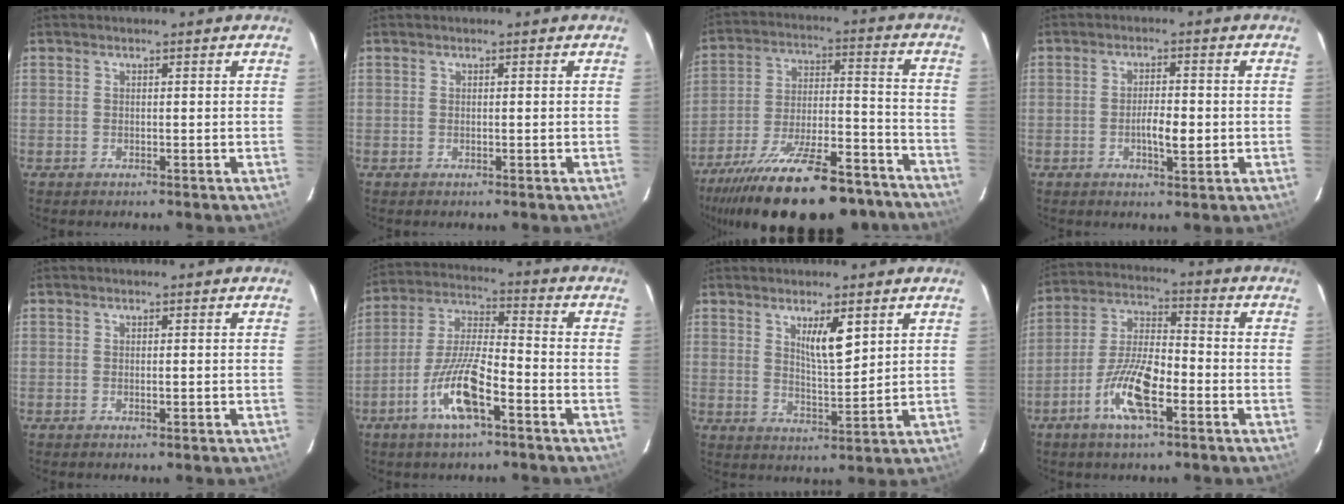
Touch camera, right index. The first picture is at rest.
{"total": 0.0}
{"total": 25.7, "force": [-19.6, 6.2, 15.5], "torque": [-0.229, -0.002, -0.310]}
{"total": 3.9, "force": [-0.7, 1.1, 3.7], "torque": [-0.069, 0.001, -0.009]}
{"total": 1.1, "force": [-0.3, 0.5, 1.0], "torque": [-0.021, -0.001, -0.002]}
{"total": 12.0, "force": [-5.7, 2.5, 10.2], "torque": [-0.213, -0.001, -0.108]}
{"total": 6.4, "force": [2.9, 1.5, 5.5], "torque": [-0.097, -0.007, 0.055]}
{"total": 11.4, "force": [-5.0, 3.1, 9.8], "torque": [-0.203, 0.002, -0.093]}